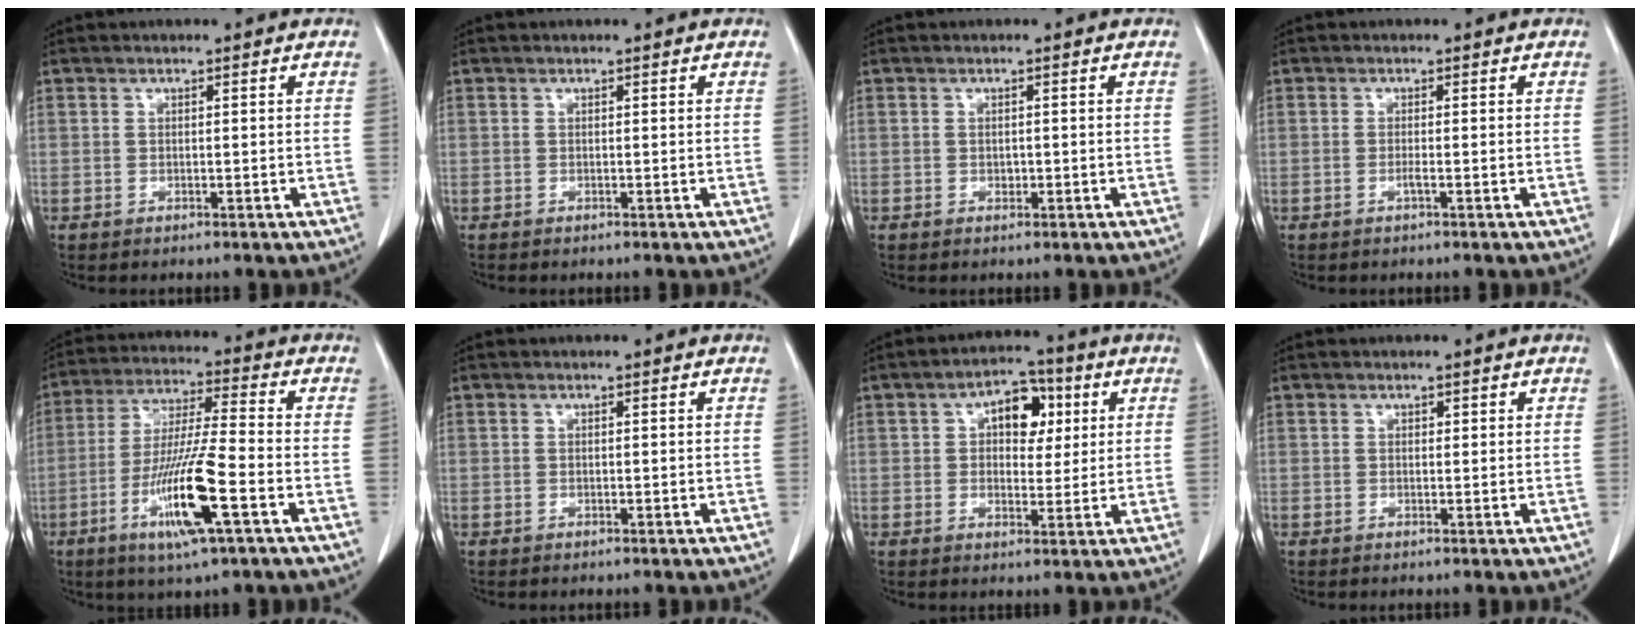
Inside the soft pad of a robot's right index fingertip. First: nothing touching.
{"total": 0.0}
{"total": 0.7, "force": [-0.1, 0.6, 0.4], "torque": [-0.007, 0.000, -0.002]}
{"total": 0.7, "force": [-0.3, -0.1, 0.7], "torque": [-0.015, -0.001, -0.006]}
{"total": 13.6, "force": [-5.2, 0.3, 12.6], "torque": [-0.248, -0.021, -0.097]}
{"total": 0.0}
{"total": 7.3, "force": [2.1, 4.2, 5.6], "torque": [-0.080, 0.023, 0.032]}
{"total": 0.5, "force": [0.3, 0.4, 0.1], "torque": [0.003, 0.000, 0.001]}